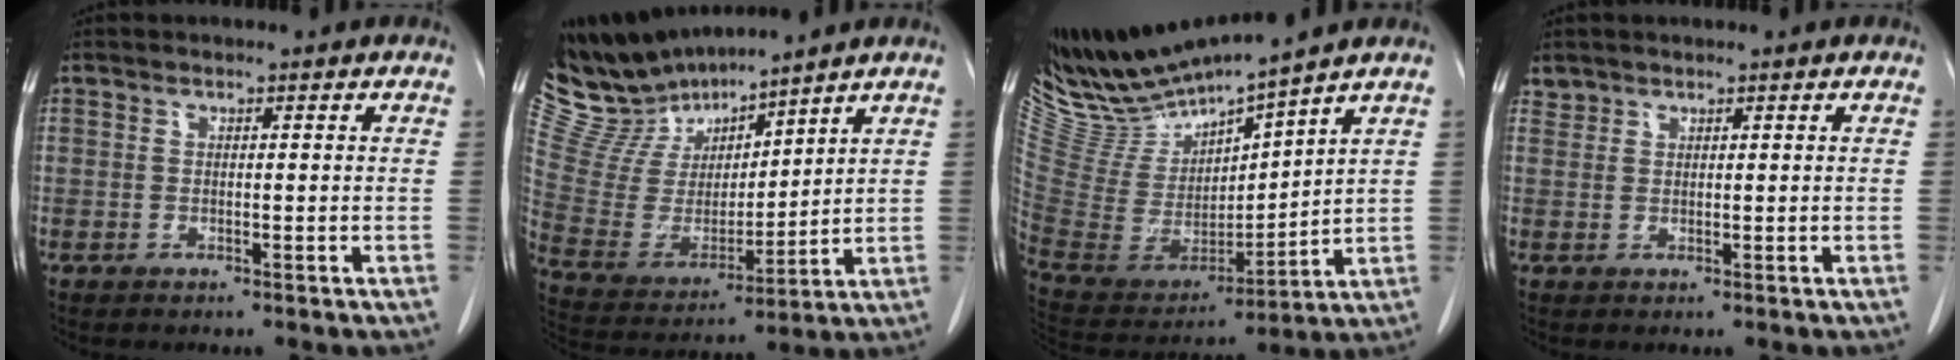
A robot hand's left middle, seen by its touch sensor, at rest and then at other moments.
{"total": 13.0, "force": [12.4, 2.8, 2.6], "torque": [-0.073, 0.005, 0.259]}
{"total": 13.8, "force": [13.0, -0.1, 4.7], "torque": [-0.105, -0.022, 0.268]}
{"total": 1.0, "force": [0.9, 0.4, -0.2], "torque": [0.005, 0.004, 0.019]}